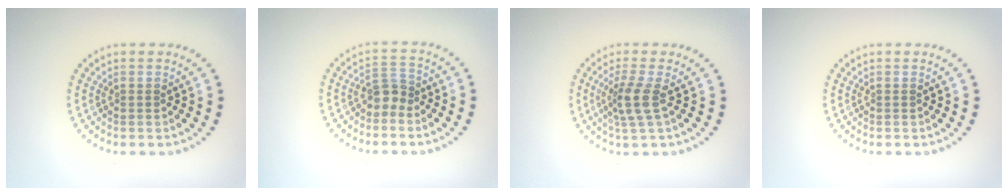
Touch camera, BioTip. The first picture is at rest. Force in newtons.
{"total": 2.0, "press": 1.6, "slide": 1.2}
{"total": 2.8, "press": 2.1, "slide": 1.9}
{"total": 0.0}